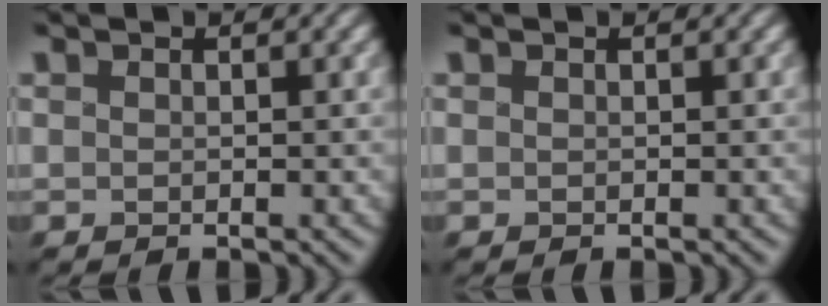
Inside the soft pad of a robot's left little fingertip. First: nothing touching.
{"total": 0.0}